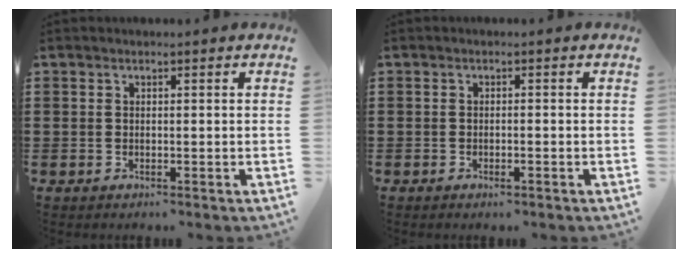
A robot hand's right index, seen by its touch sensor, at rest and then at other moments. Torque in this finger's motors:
{"motor_torque": [0.26, -0.10, 0.06, 0.00]}